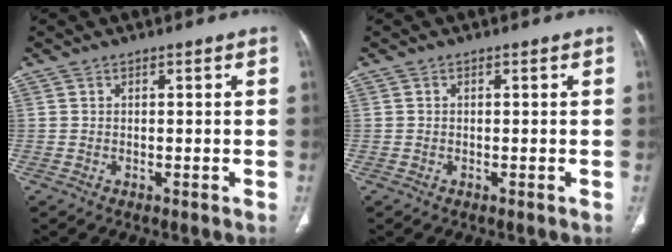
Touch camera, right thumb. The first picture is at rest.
{"total": 0.0}